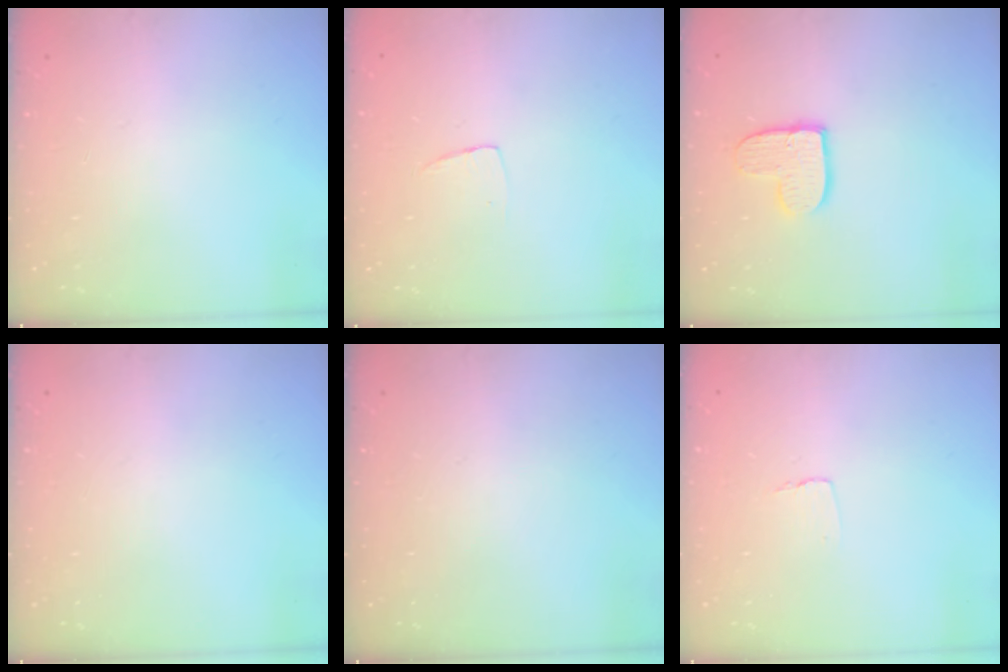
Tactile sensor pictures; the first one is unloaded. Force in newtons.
{"total": 3.5, "press": 3.5, "slide": 0.3}
{"total": 9.4, "press": 9.3, "slide": 0.7}
{"total": 0.0}
{"total": 0.0}
{"total": 3.1, "press": 3.1, "slide": 0.3}